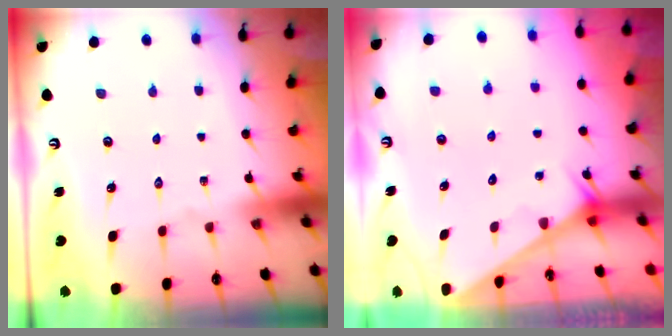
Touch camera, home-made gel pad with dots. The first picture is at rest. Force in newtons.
{"total": 1.5, "press": 1.5, "slide": 0.1}